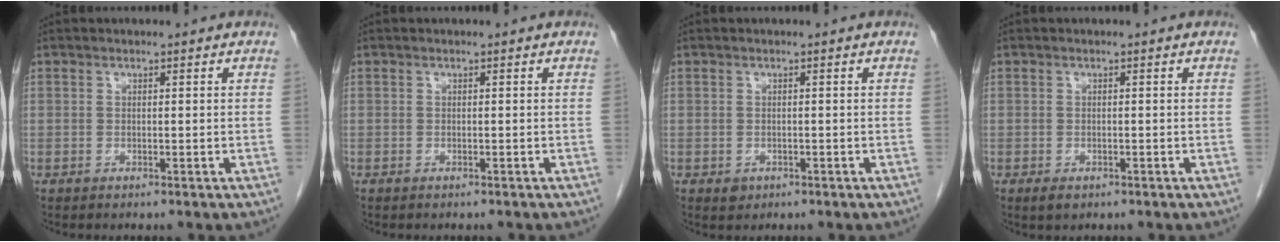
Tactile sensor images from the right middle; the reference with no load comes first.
{"total": 0.8, "force": [-0.7, 0.3, 0.3], "torque": [-0.009, -0.001, -0.010]}
{"total": 1.2, "force": [-0.5, 1.0, 0.4], "torque": [-0.006, 0.002, -0.002]}
{"total": 1.4, "force": [-0.8, 0.8, 0.9], "torque": [-0.019, -0.001, -0.008]}